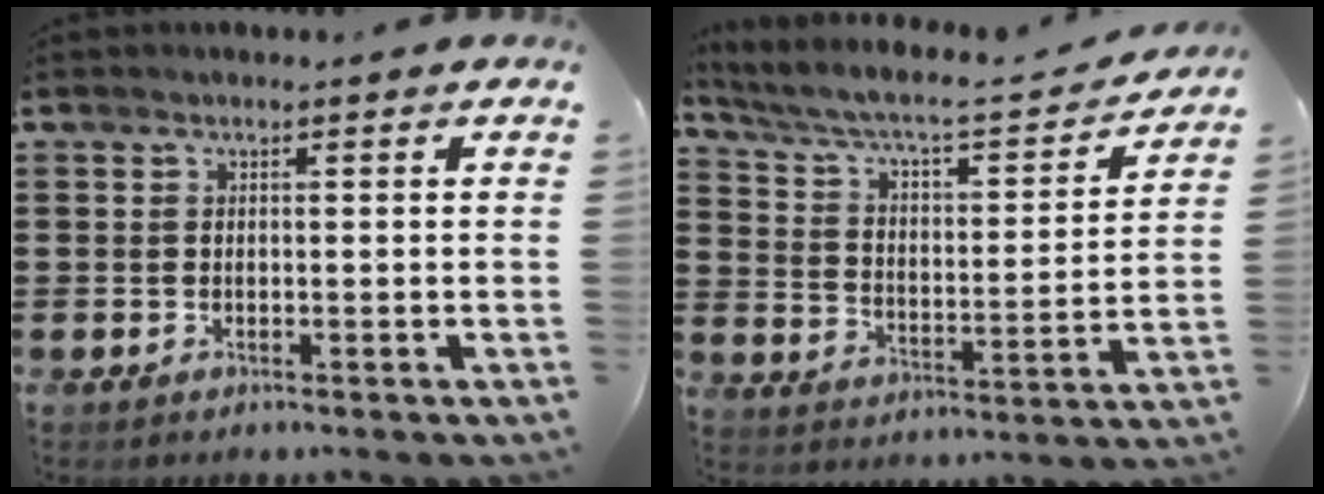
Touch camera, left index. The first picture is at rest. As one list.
[{"total": 5.0, "force": [4.2, 0.7, 2.8], "torque": [-0.074, -0.034, 0.060]}]